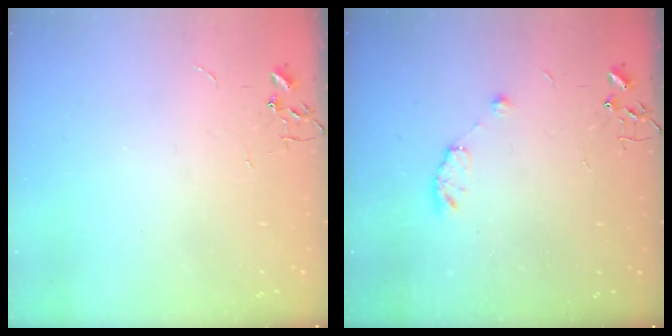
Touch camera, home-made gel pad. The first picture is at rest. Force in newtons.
{"total": 5.6, "press": 5.5, "slide": 0.7}